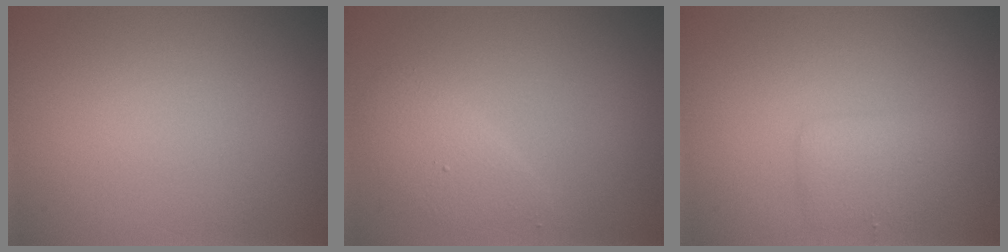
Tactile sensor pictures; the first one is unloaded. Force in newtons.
{"total": 2.0, "press": 2.0, "slide": 0.2}
{"total": 2.1, "press": 2.1, "slide": 0.2}